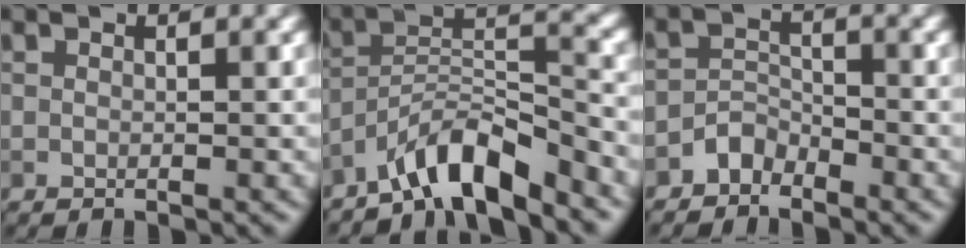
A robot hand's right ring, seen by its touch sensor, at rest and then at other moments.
{"total": 6.6, "force": [-5.4, 1.1, 3.7], "torque": [-0.058, 0.011, -0.100]}
{"total": 2.1, "force": [-1.8, 1.0, 0.5], "torque": [-0.005, 0.013, -0.037]}